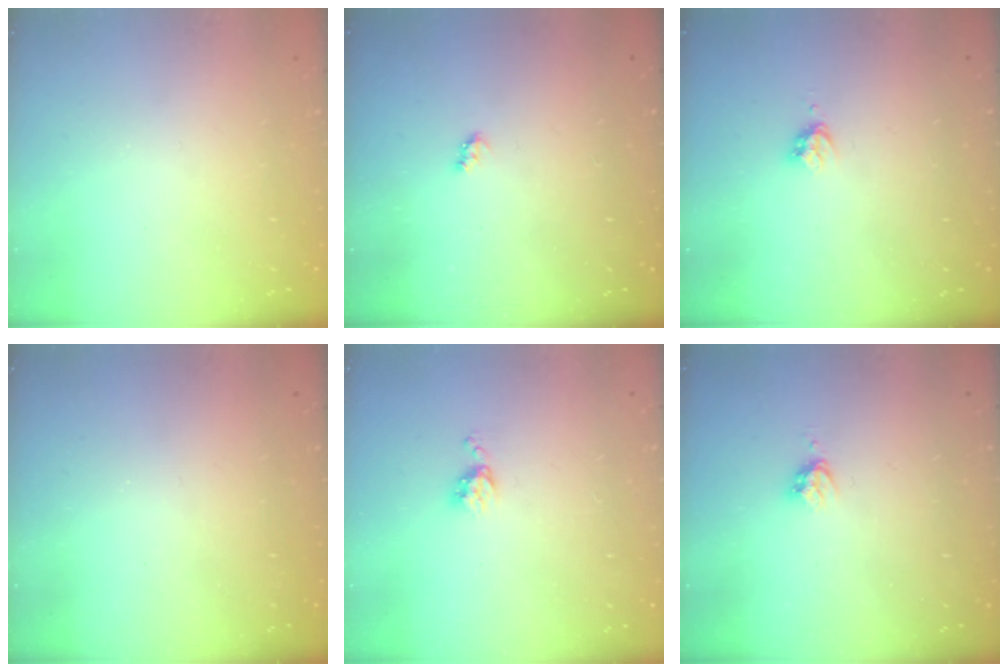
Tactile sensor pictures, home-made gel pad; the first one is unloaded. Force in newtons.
{"total": 2.6, "press": 2.6, "slide": 0.4}
{"total": 3.6, "press": 3.5, "slide": 0.4}
{"total": 0.0}
{"total": 4.7, "press": 4.7, "slide": 0.6}
{"total": 3.7, "press": 3.6, "slide": 0.5}